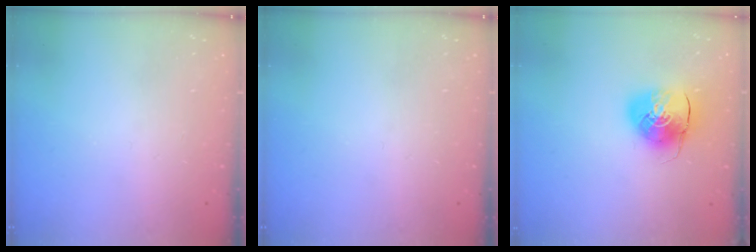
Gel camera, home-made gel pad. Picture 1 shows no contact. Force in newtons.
{"total": 0.0}
{"total": 9.6, "press": 9.4, "slide": 1.7}